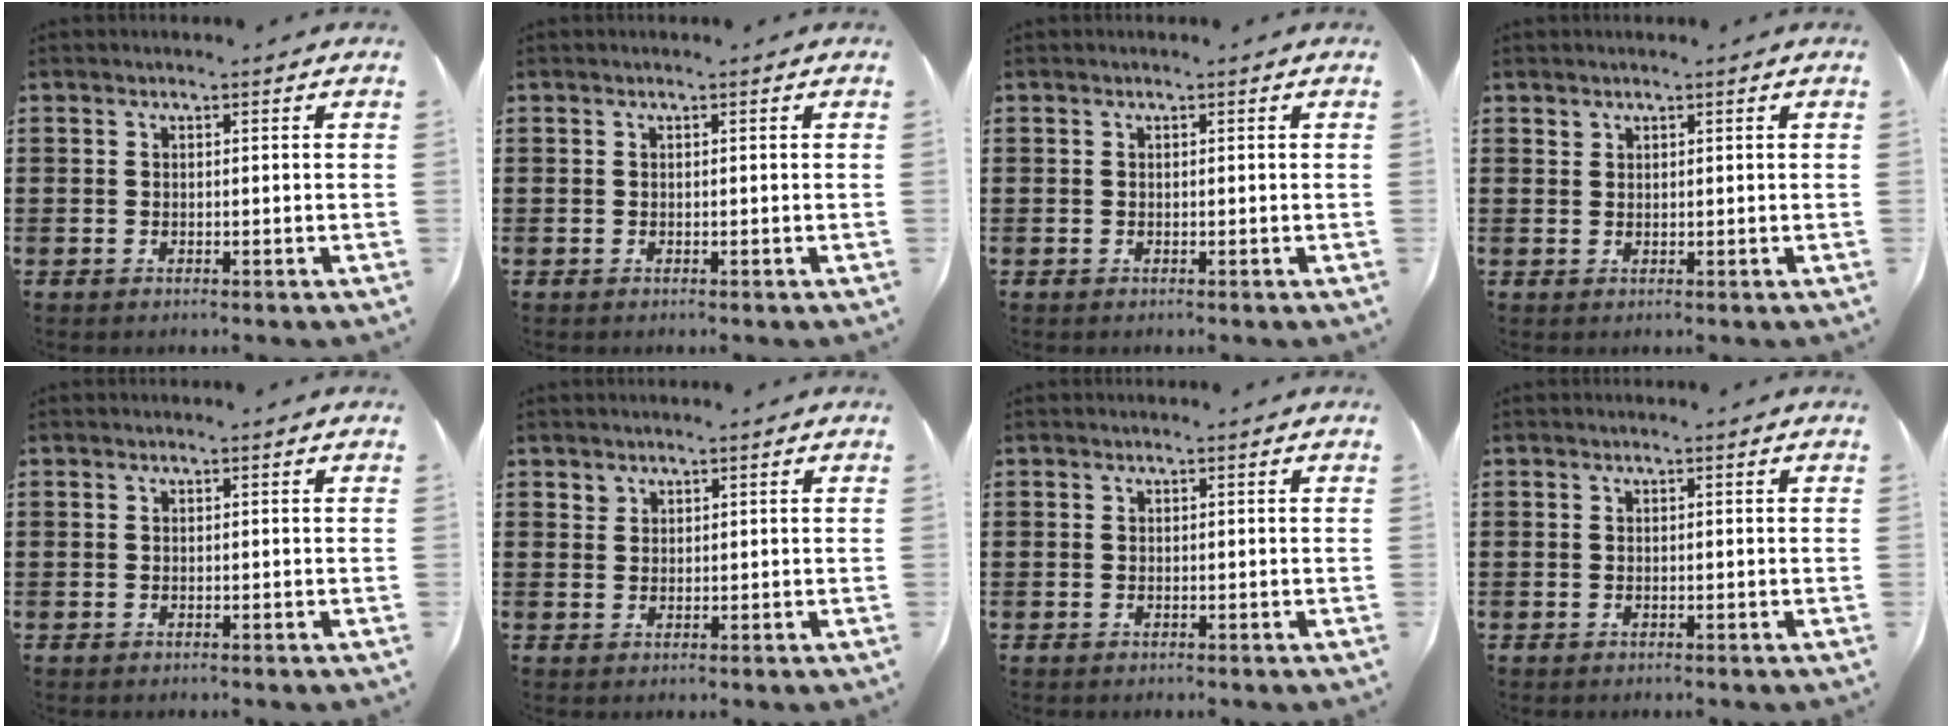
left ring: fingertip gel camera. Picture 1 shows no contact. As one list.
[{"total": 0.0}, {"total": 0.0}, {"total": 0.9, "force": [0.8, 0.3, 0.0], "torque": [-0.002, 0.000, 0.017]}, {"total": 0.0}, {"total": 1.4, "force": [1.2, 0.6, 0.0], "torque": [-0.002, -0.001, 0.026]}, {"total": 0.0}, {"total": 0.0}]